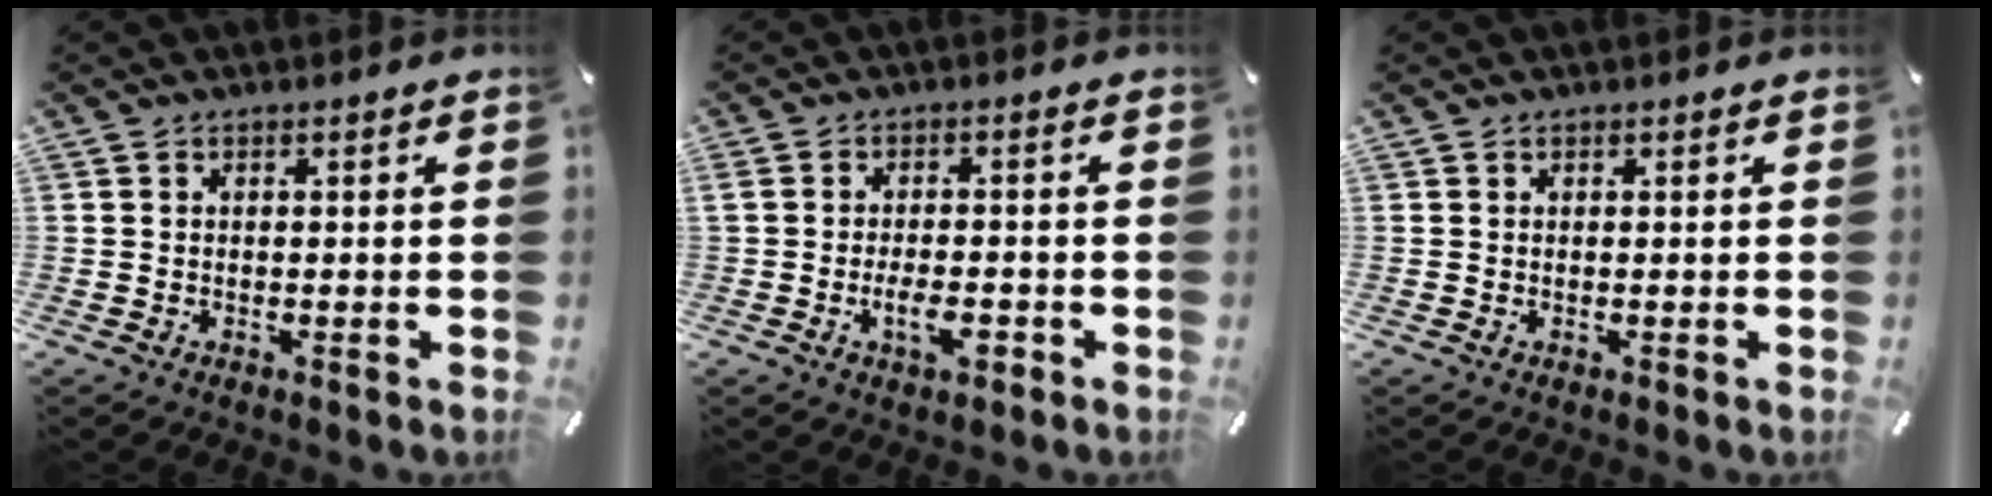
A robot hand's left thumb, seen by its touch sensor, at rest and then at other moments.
{"total": 5.8, "force": [-2.1, 2.3, 4.8], "torque": [-0.090, 0.004, -0.035]}
{"total": 0.0}